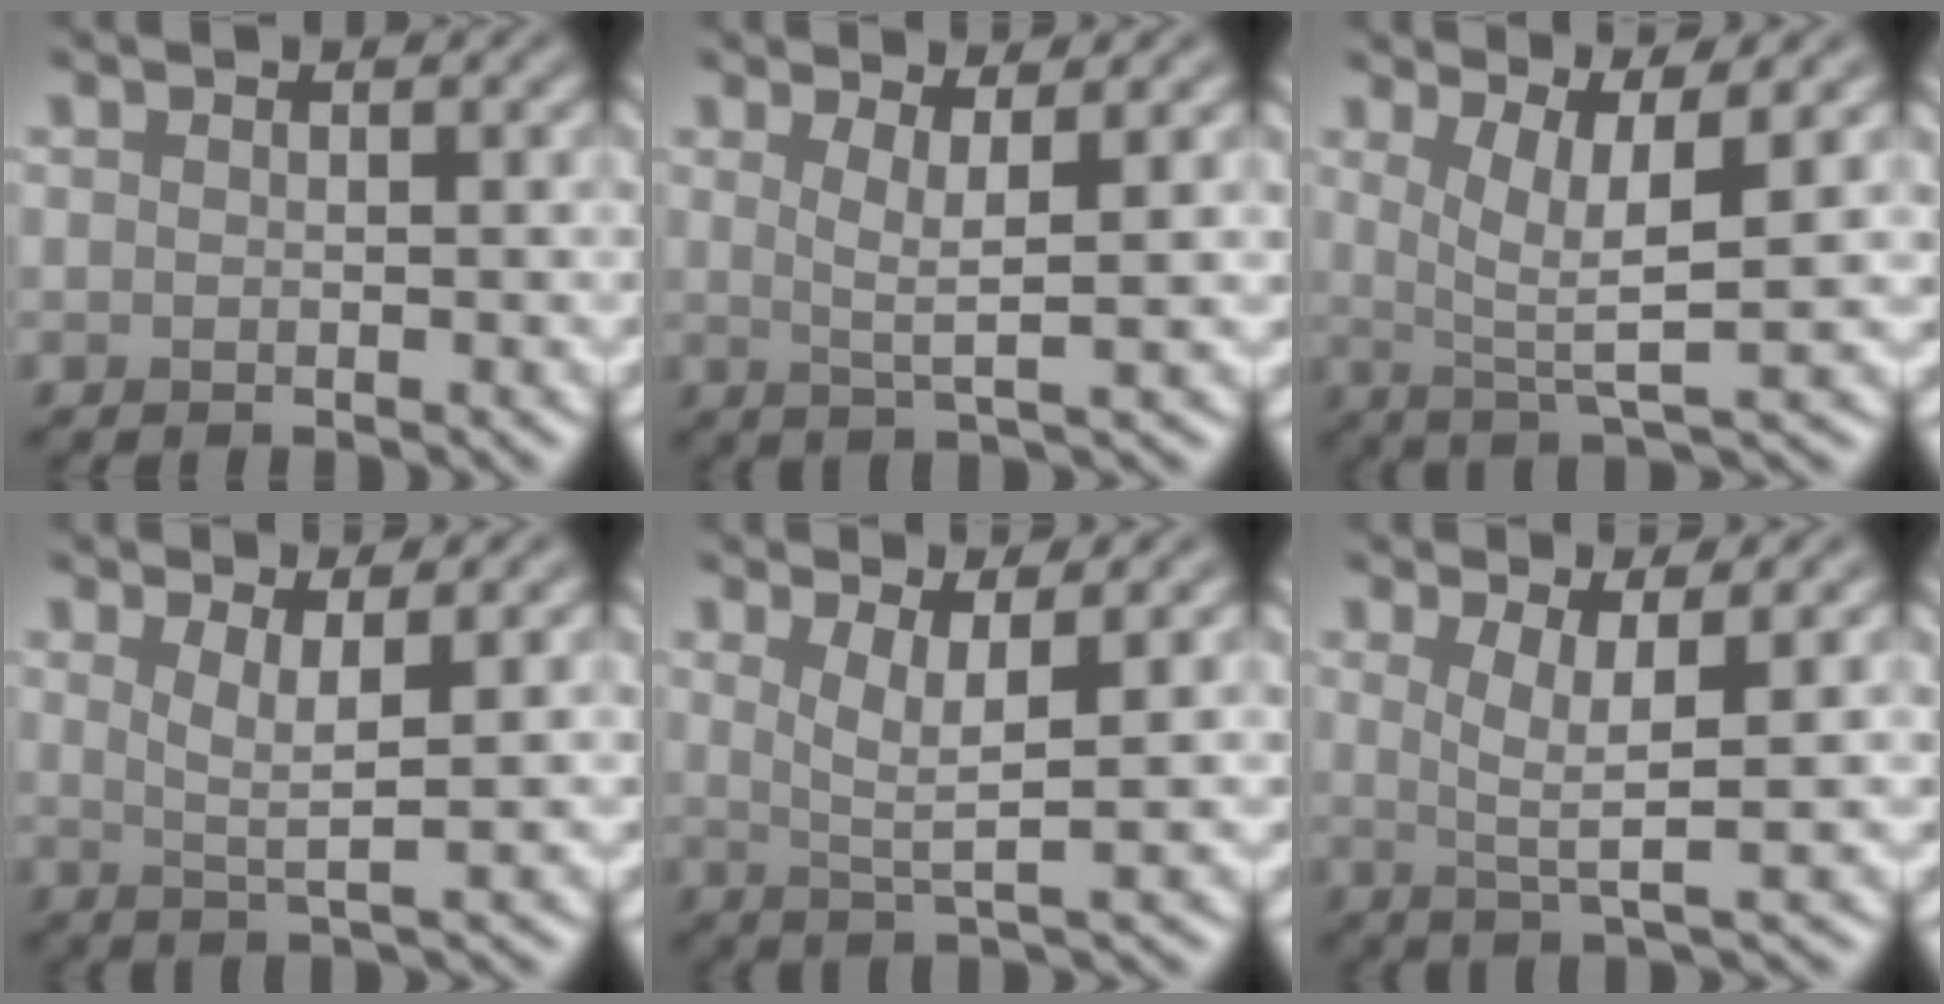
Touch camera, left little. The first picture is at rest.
{"total": 2.8, "force": [1.0, 0.4, 2.5], "torque": [-0.043, -0.006, 0.019]}
{"total": 5.2, "force": [1.5, 1.1, 4.9], "torque": [-0.082, -0.006, 0.027]}
{"total": 3.0, "force": [1.2, 0.5, 2.7], "torque": [-0.045, -0.007, 0.024]}
{"total": 3.5, "force": [1.3, 0.7, 3.2], "torque": [-0.057, -0.008, 0.027]}
{"total": 3.7, "force": [1.1, 0.7, 3.5], "torque": [-0.061, -0.007, 0.022]}